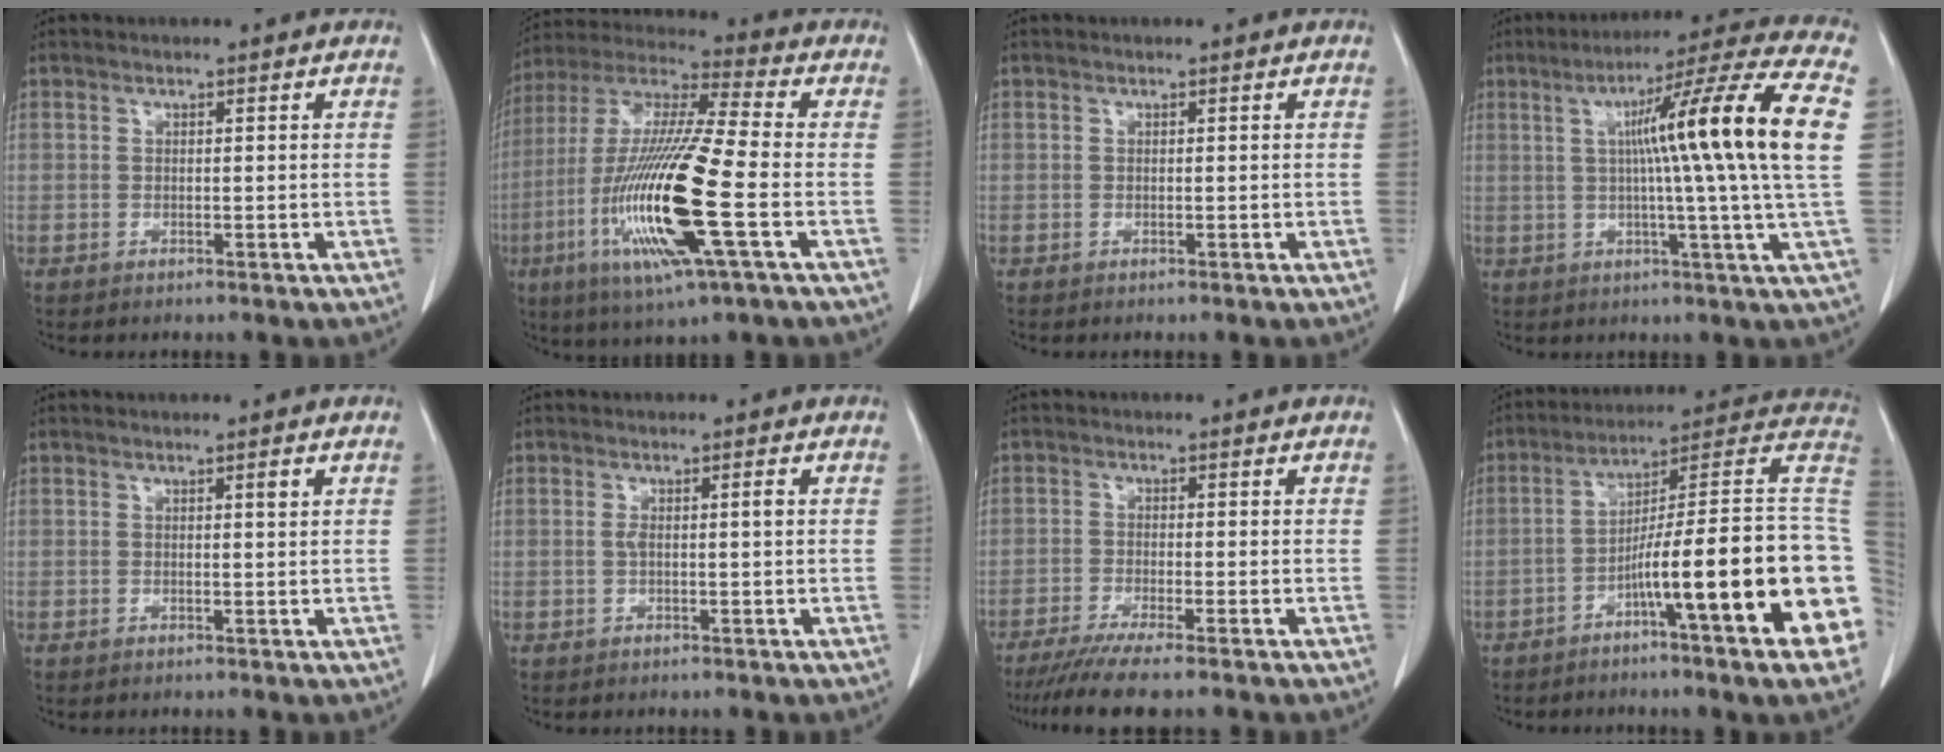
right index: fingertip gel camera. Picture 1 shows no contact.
{"total": 20.4, "force": [-5.7, 1.3, 19.5], "torque": [-0.421, -0.026, -0.112]}
{"total": 0.0}
{"total": 18.4, "force": [2.9, -2.3, 18.1], "torque": [-0.258, 0.011, 0.030]}
{"total": 0.9, "force": [0.4, 0.0, 0.8], "torque": [-0.018, 0.001, 0.007]}
{"total": 1.9, "force": [0.0, 0.2, 1.9], "torque": [-0.035, 0.005, 0.001]}
{"total": 7.4, "force": [-6.0, -0.7, 4.3], "torque": [-0.062, -0.020, -0.094]}
{"total": 22.1, "force": [-6.0, 0.3, 21.3], "torque": [-0.220, 0.026, -0.094]}